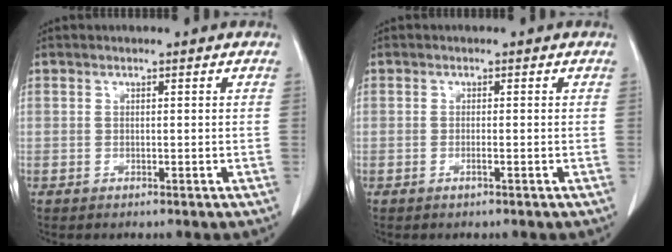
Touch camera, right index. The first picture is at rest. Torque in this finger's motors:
{"motor_torque": [-0.10, 0.08, -0.01, -0.01]}